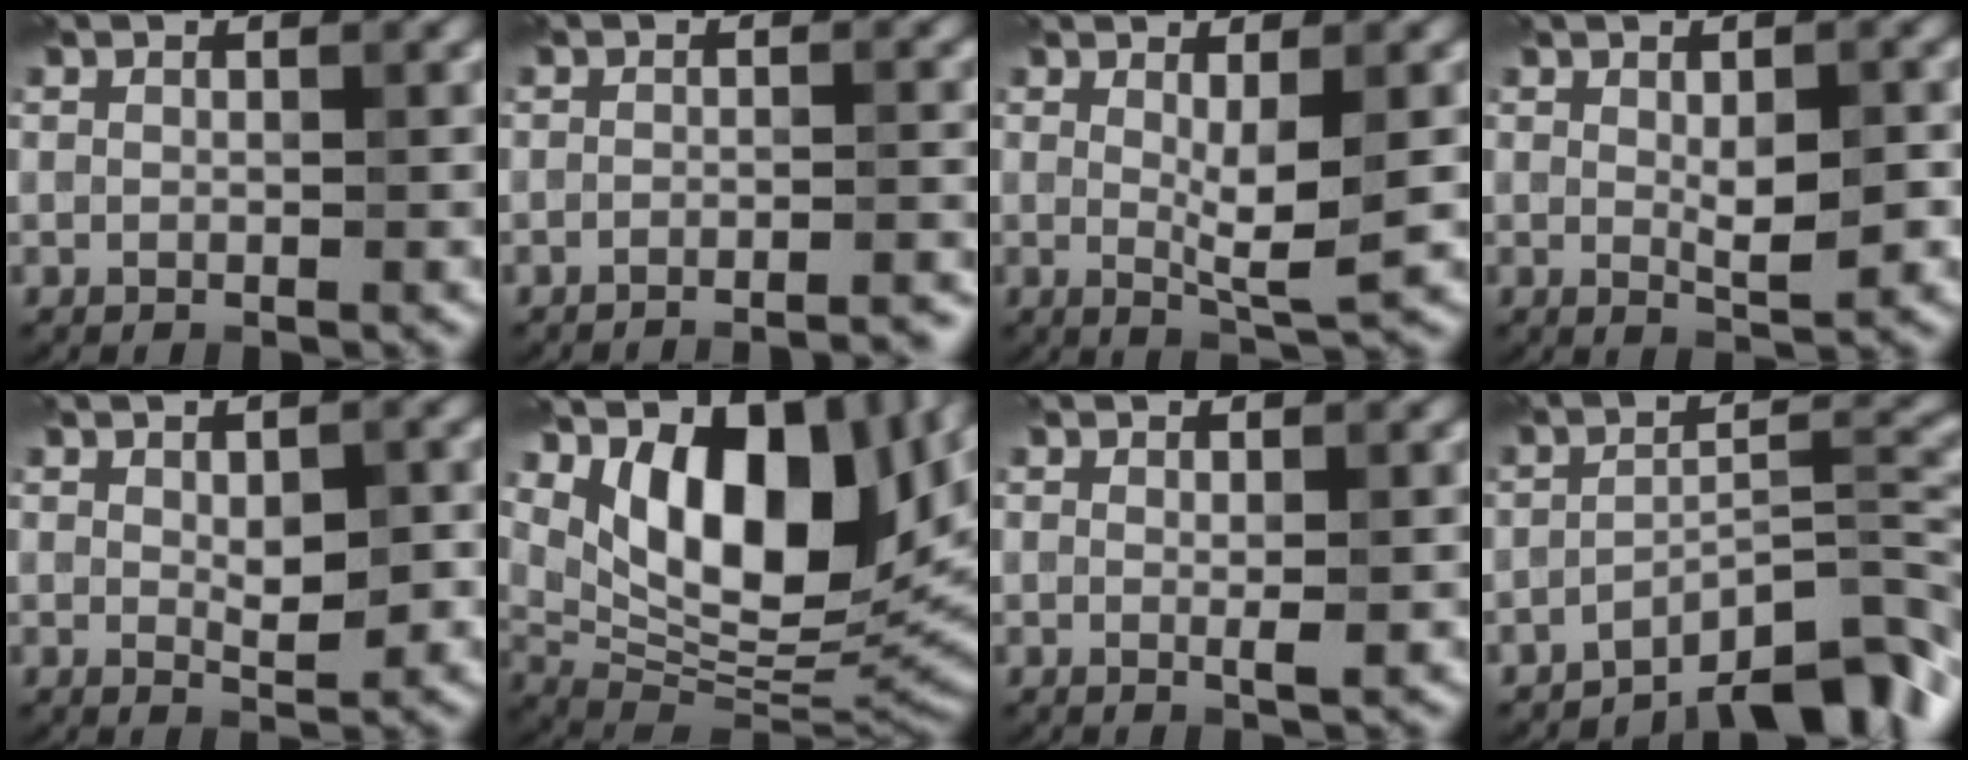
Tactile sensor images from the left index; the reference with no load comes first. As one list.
[{"total": 4.0, "force": [-3.7, 0.6, 1.4], "torque": [-0.009, 0.017, -0.052]}, {"total": 3.8, "force": [0.2, 0.6, 3.7], "torque": [-0.063, -0.011, 0.006]}, {"total": 3.6, "force": [0.0, 1.1, 3.4], "torque": [-0.060, -0.001, 0.002]}, {"total": 3.3, "force": [0.0, 1.3, 3.0], "torque": [-0.050, -0.001, 0.004]}, {"total": 13.3, "force": [5.0, 6.3, 10.6], "torque": [-0.161, -0.007, 0.087]}, {"total": 1.4, "force": [0.2, 0.2, 1.3], "torque": [-0.025, -0.002, 0.002]}, {"total": 7.0, "force": [-5.5, 1.3, 4.2], "torque": [-0.059, 0.013, -0.090]}]